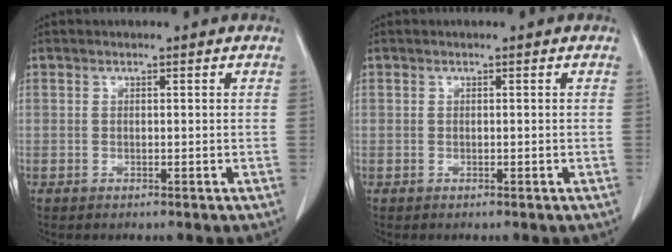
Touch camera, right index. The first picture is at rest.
{"total": 0.0}